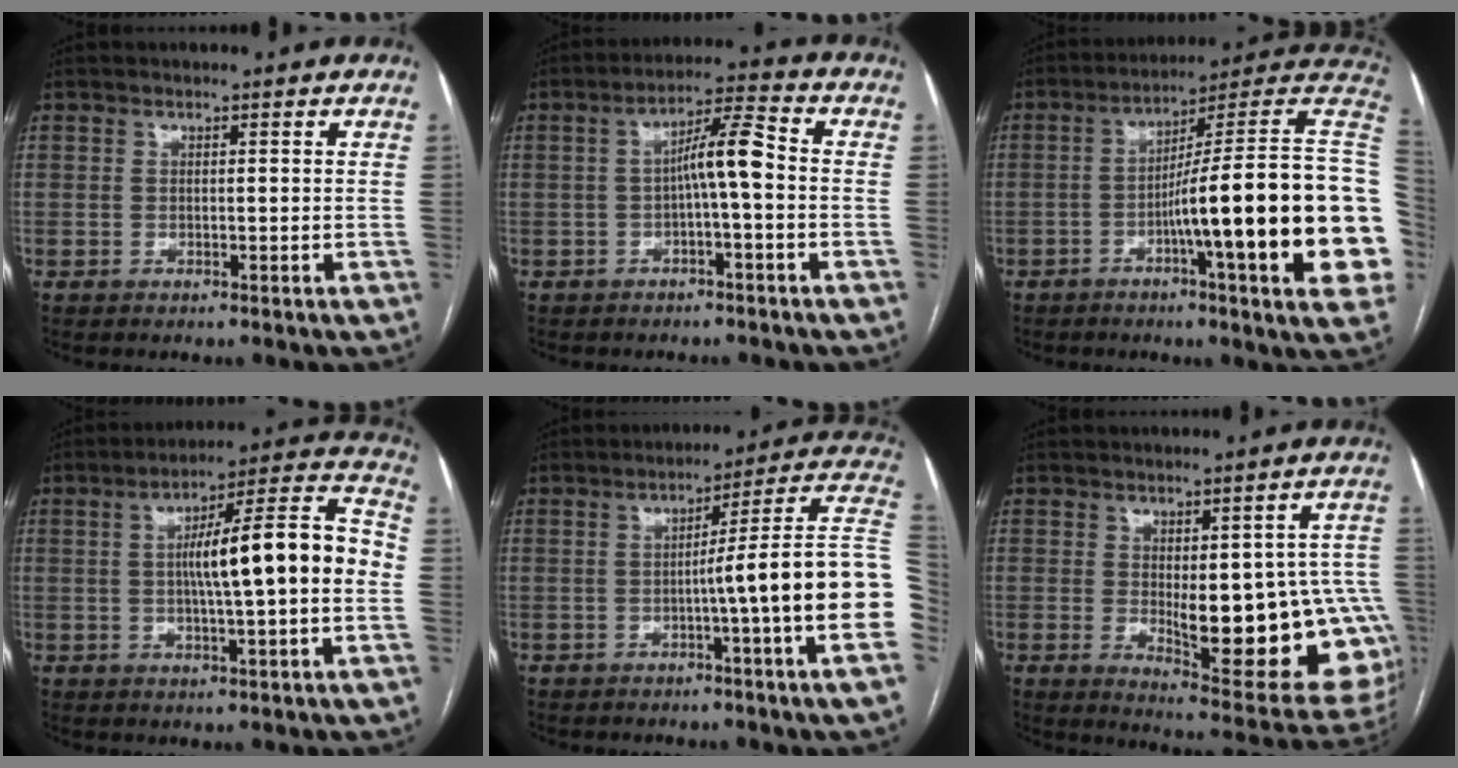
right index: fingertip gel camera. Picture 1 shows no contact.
{"total": 6.5, "force": [-0.7, 0.6, 6.5], "torque": [-0.107, 0.024, -0.011]}
{"total": 25.4, "force": [-3.6, 0.6, 25.1], "torque": [-0.243, 0.016, -0.063]}
{"total": 15.6, "force": [0.0, 1.4, 15.6], "torque": [-0.236, 0.031, -0.004]}
{"total": 16.1, "force": [-2.5, -2.2, 15.8], "torque": [-0.174, 0.023, -0.044]}
{"total": 19.7, "force": [-2.4, 6.7, 18.4], "torque": [-0.154, 0.010, -0.002]}